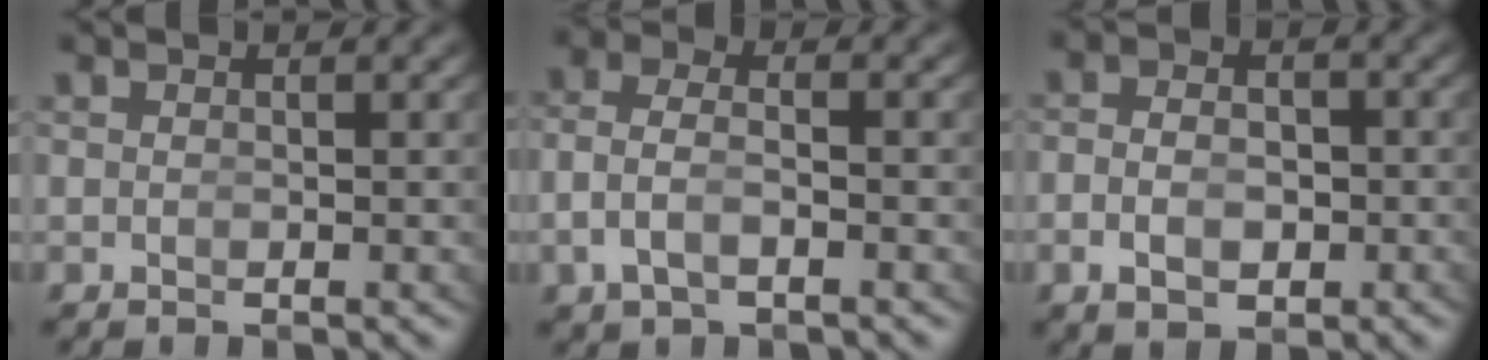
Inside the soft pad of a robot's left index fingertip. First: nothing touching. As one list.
[{"total": 3.4, "force": [-1.1, 2.0, 2.5], "torque": [-0.068, -0.018, -0.009]}, {"total": 3.5, "force": [-1.7, 1.9, 2.4], "torque": [-0.033, -0.009, -0.023]}]